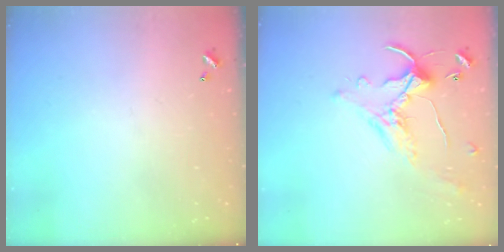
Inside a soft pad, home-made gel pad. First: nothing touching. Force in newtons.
{"total": 1.7, "press": 1.5, "slide": 0.8}